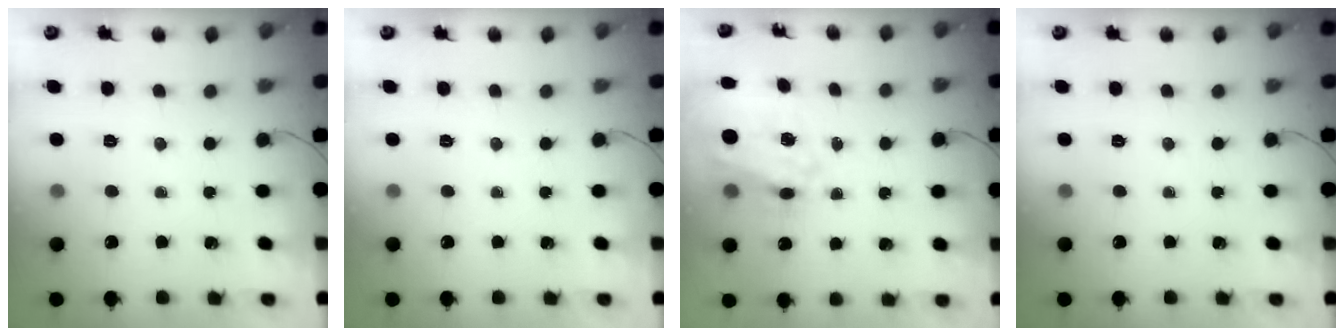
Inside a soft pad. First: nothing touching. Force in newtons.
{"total": 0.0}
{"total": 16.2, "press": 15.7, "slide": 3.7}
{"total": 0.0}